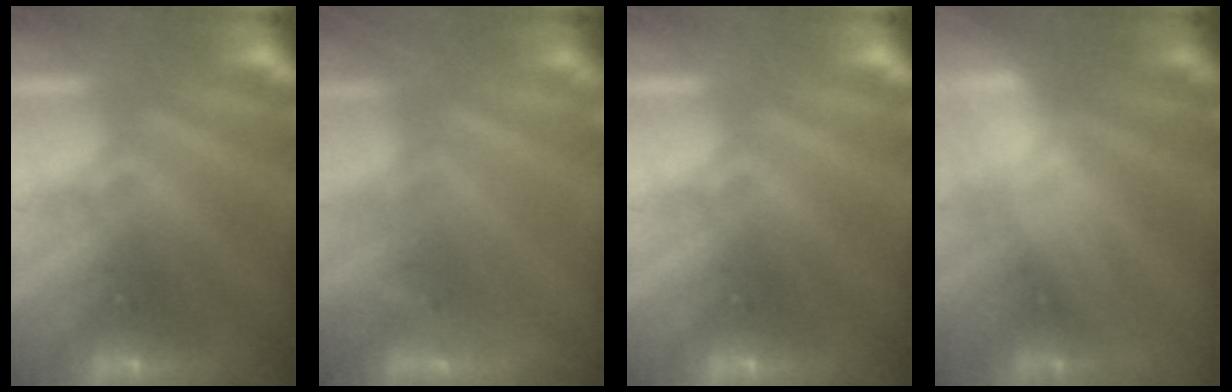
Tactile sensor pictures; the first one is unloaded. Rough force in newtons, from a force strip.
{"total": 2.8}
{"total": 0.0}
{"total": 2.9}